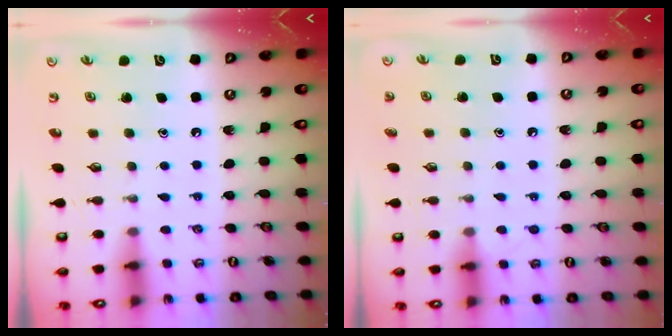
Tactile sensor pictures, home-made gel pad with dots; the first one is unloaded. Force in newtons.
{"total": 3.0, "press": 3.0, "slide": 0.3}